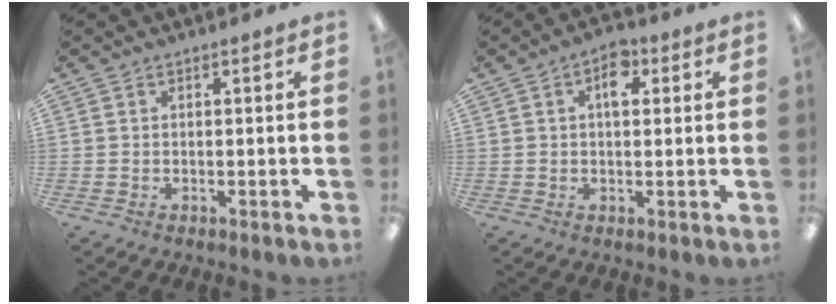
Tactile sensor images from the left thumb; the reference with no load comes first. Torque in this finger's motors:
{"motor_torque": [-0.13, 0.26, -0.42, 0.24, 0.05]}